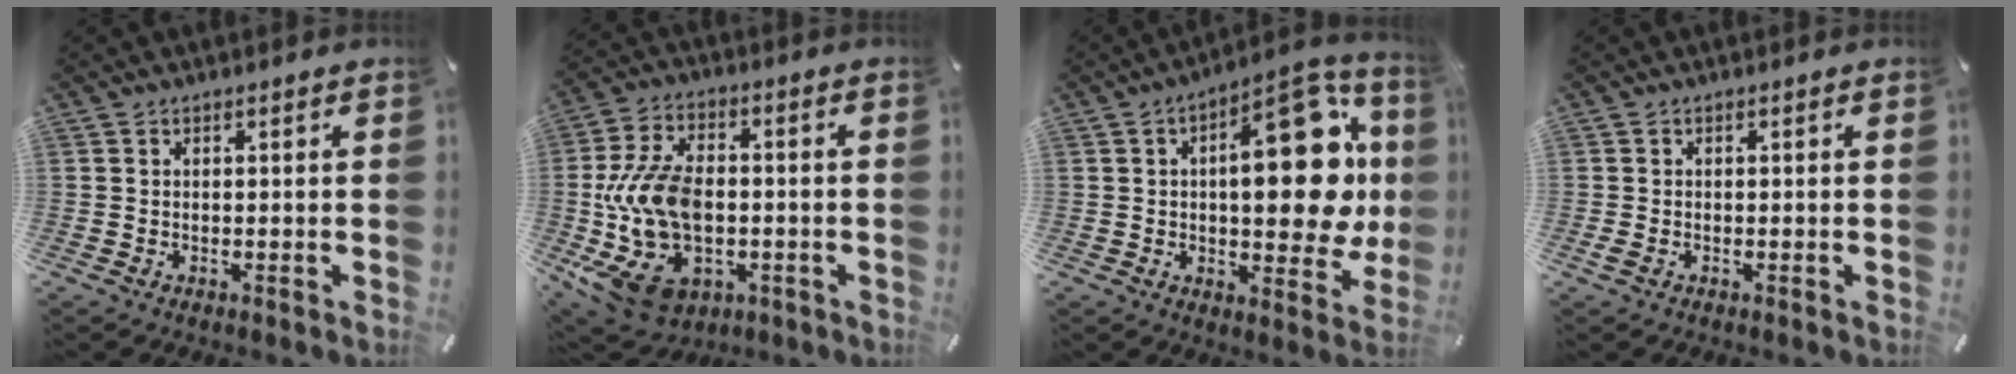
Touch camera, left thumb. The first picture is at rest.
{"total": 18.5, "force": [-2.7, 13.2, 12.7], "torque": [-0.258, 0.009, -0.030]}
{"total": 23.9, "force": [4.5, 10.8, 20.8], "torque": [-0.271, -0.030, 0.071]}
{"total": 0.8, "force": [-0.3, 0.5, 0.5], "torque": [-0.009, -0.002, -0.005]}